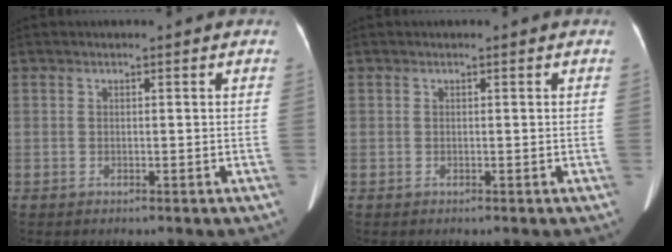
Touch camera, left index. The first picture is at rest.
{"total": 0.0}